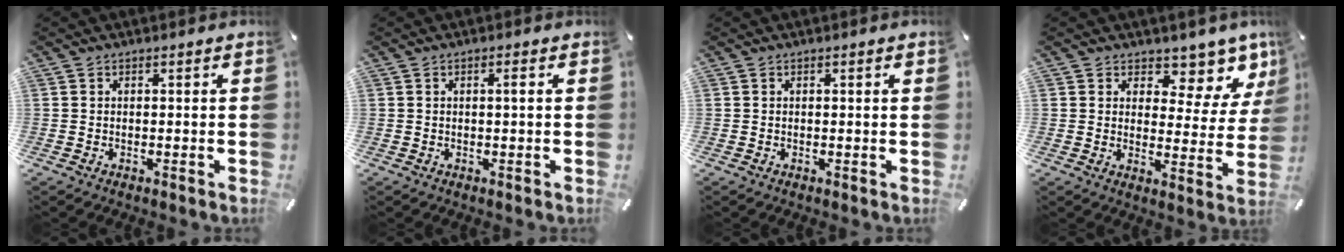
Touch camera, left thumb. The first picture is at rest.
{"total": 1.5, "force": [0.3, 0.1, 1.5], "torque": [-0.029, 0.000, 0.003]}
{"total": 0.6, "force": [0.1, 0.0, 0.6], "torque": [-0.009, 0.000, 0.001]}
{"total": 8.8, "force": [6.5, 4.7, 3.6], "torque": [-0.028, -0.065, 0.109]}